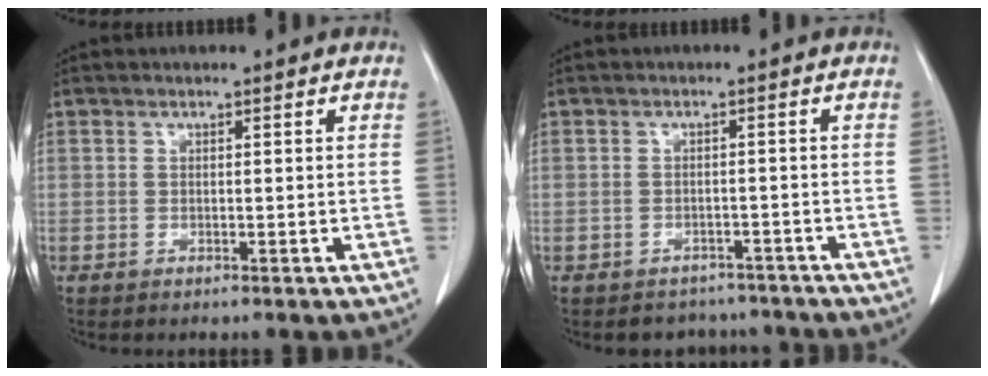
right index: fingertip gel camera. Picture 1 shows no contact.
{"total": 4.5, "force": [-3.7, 2.5, -0.5], "torque": [0.012, 0.017, -0.050]}